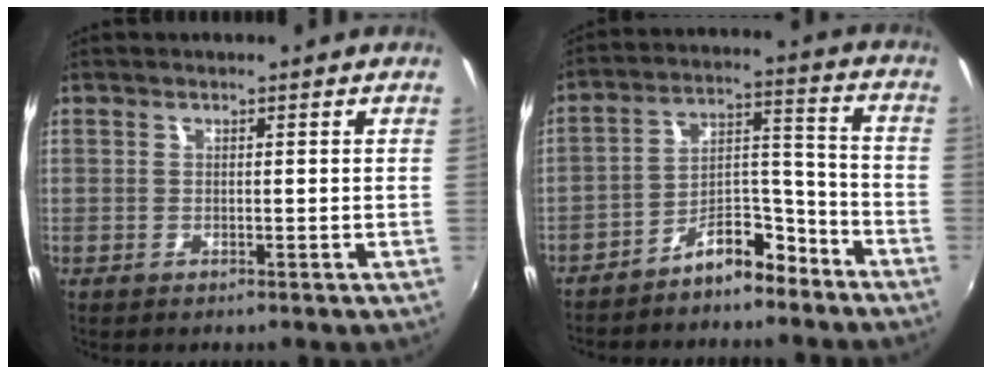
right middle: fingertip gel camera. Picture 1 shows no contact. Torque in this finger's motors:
{"motor_torque": [1.09, -1.05, 0.50, 0.10]}